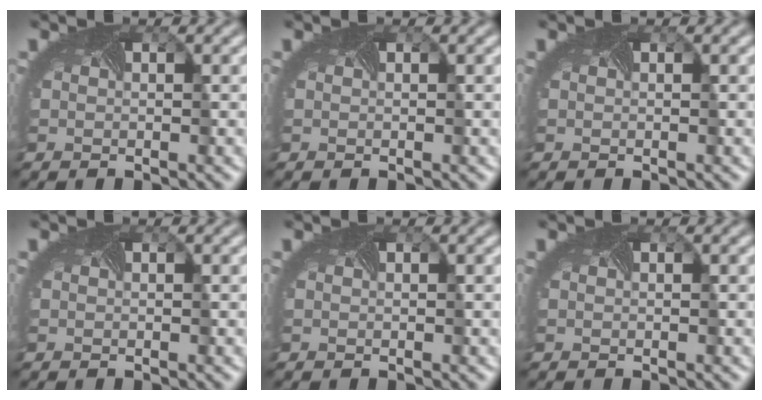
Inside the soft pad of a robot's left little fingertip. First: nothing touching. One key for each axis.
{"total": 0.0}
{"total": 0.0}
{"total": 0.0}
{"total": 0.0}
{"total": 0.0}